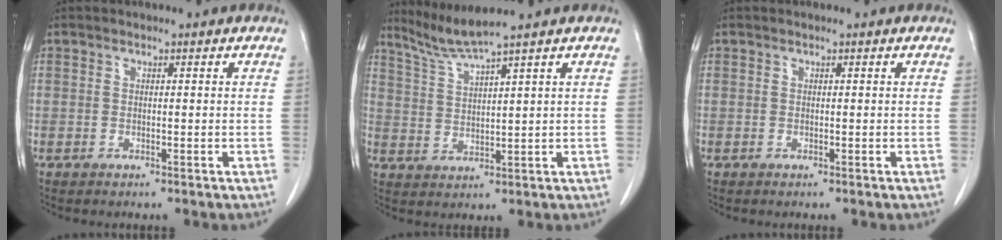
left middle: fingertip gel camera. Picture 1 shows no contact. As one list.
[{"total": 4.8, "force": [4.1, -2.1, 1.1], "torque": [-0.036, -0.017, 0.094]}, {"total": 0.0}]